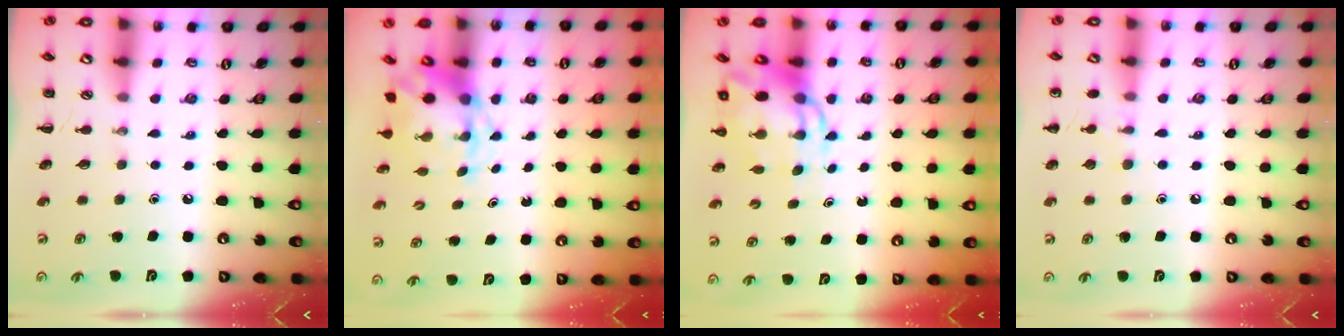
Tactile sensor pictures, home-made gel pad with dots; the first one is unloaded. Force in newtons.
{"total": 5.5, "press": 5.4, "slide": 0.8}
{"total": 7.7, "press": 7.4, "slide": 2.2}
{"total": 6.1, "press": 5.9, "slide": 1.8}